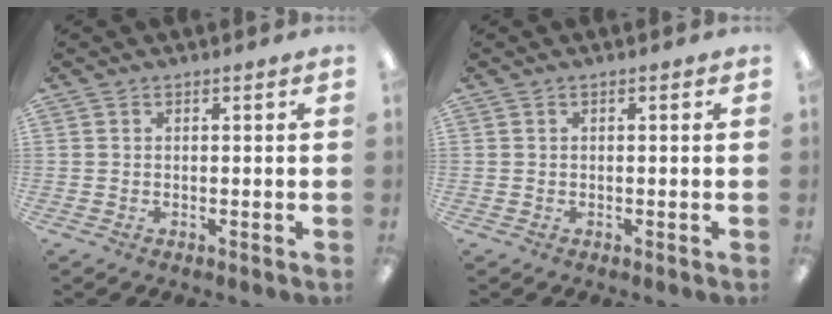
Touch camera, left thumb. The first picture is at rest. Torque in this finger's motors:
{"motor_torque": [-0.06, 0.00, -0.17, -0.04, 0.00]}